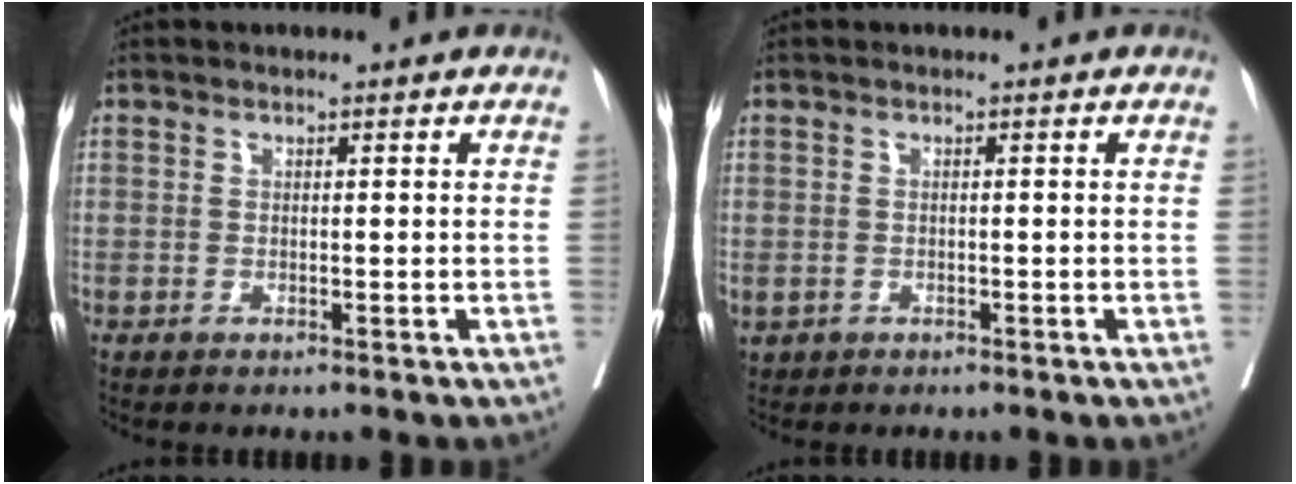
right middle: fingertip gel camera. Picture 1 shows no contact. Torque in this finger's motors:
{"motor_torque": [0.41, -0.62, 0.19, 0.11]}